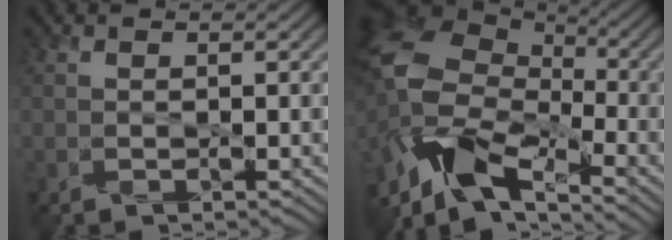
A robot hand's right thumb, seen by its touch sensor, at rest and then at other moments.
{"total": 14.4, "force": [-7.3, 7.7, 9.7], "torque": [-0.217, -0.011, -0.153]}